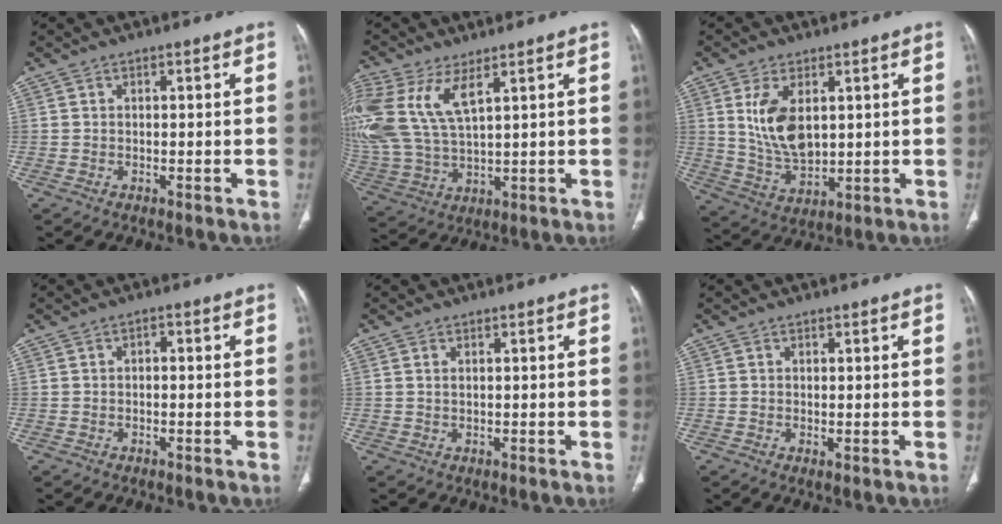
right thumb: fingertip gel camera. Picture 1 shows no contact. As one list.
[{"total": 16.5, "force": [7.1, 7.6, 12.9], "torque": [-0.315, -0.011, 0.150]}, {"total": 10.7, "force": [2.7, 6.0, 8.4], "torque": [-0.153, -0.018, 0.066]}, {"total": 1.2, "force": [0.0, 0.7, 1.0], "torque": [-0.013, 0.007, -0.004]}, {"total": 0.8, "force": [0.3, 0.3, 0.6], "torque": [-0.017, 0.003, 0.008]}, {"total": 0.9, "force": [-0.1, 0.4, 0.8], "torque": [-0.020, -0.005, 0.001]}]